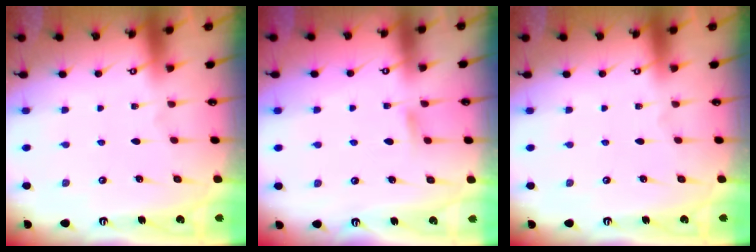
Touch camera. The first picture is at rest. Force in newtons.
{"total": 4.6, "press": 4.6, "slide": 0.6}
{"total": 0.0}